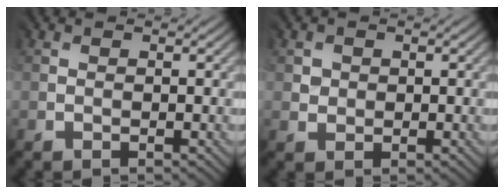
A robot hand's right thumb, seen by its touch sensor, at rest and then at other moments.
{"total": 1.5, "force": [0.7, 1.2, -0.6], "torque": [0.003, -0.004, 0.009]}